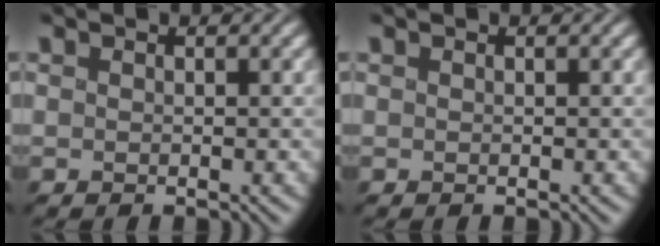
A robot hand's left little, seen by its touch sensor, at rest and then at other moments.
{"total": 0.0}